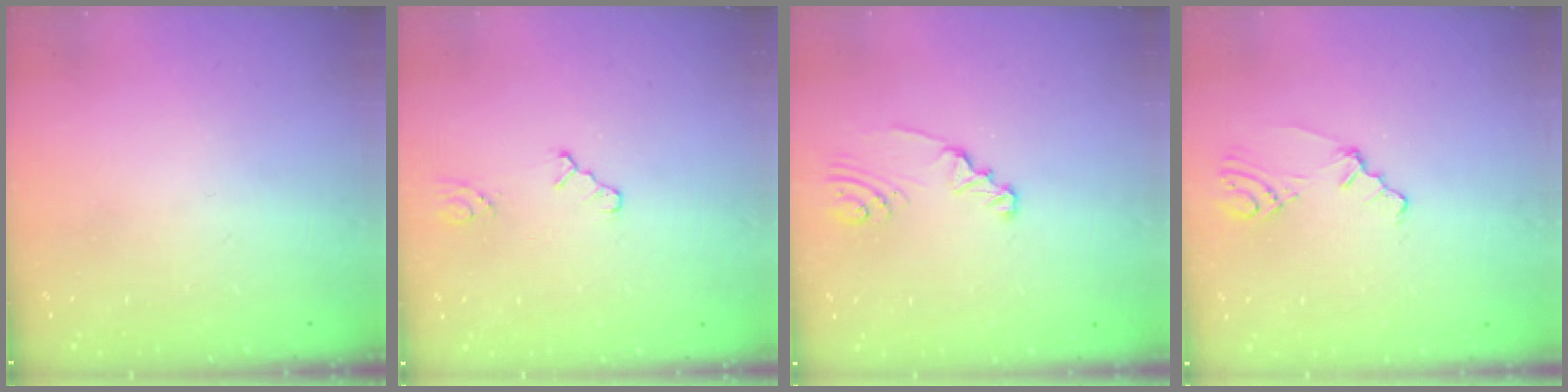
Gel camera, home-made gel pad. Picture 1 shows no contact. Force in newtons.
{"total": 2.0, "press": 2.0, "slide": 0.4}
{"total": 2.4, "press": 2.4, "slide": 0.2}
{"total": 1.8, "press": 1.7, "slide": 0.6}